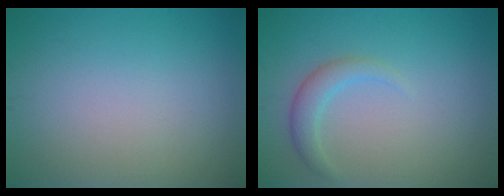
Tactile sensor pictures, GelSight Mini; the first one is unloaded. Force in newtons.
{"total": 2.0, "press": 2.0, "slide": 0.2}